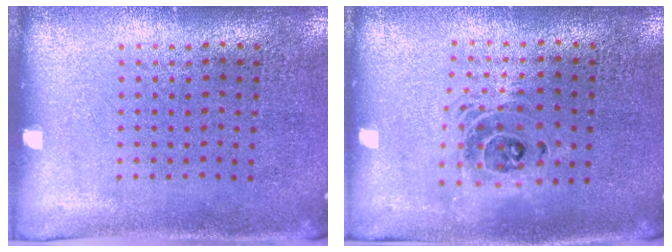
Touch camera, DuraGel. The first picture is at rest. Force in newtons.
{"total": 1.5, "press": 1.2, "slide": 0.9}